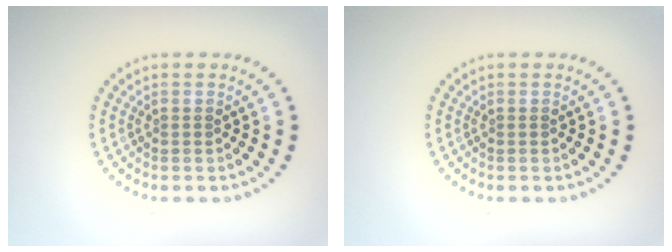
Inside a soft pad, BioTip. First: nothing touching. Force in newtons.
{"total": 0.0}